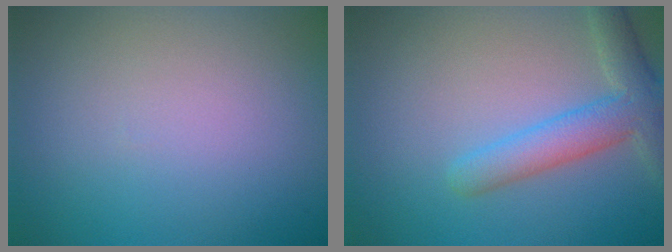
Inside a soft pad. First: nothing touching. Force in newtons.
{"total": 4.3, "press": 4.3, "slide": 0.3}